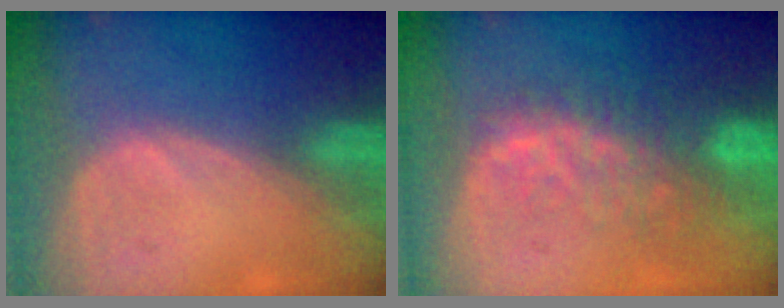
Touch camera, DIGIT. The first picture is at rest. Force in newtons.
{"total": 10.1, "press": 8.6, "slide": 5.3}